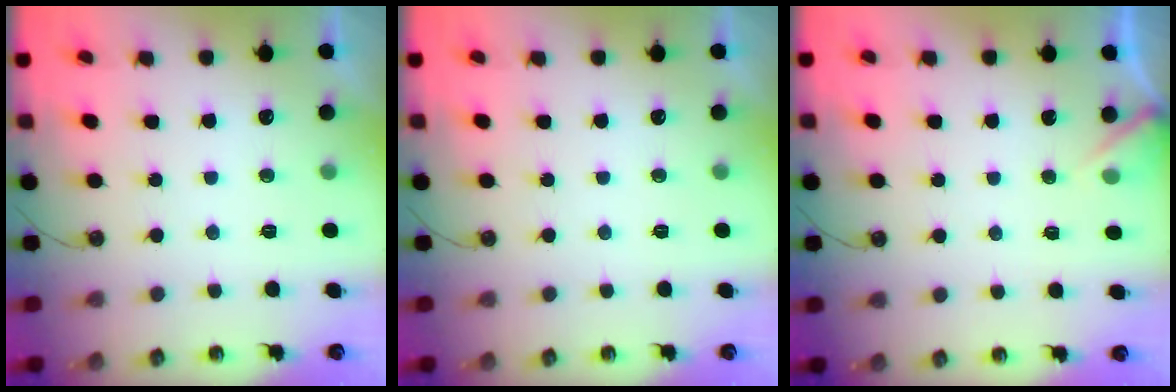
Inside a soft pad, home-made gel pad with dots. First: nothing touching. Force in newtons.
{"total": 0.0}
{"total": 4.7, "press": 4.7, "slide": 0.2}